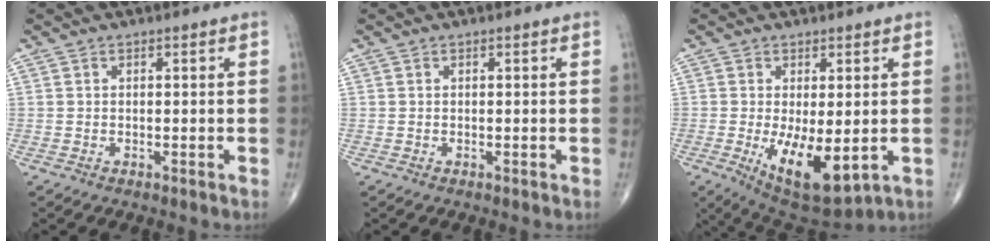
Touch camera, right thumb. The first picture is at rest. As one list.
[{"total": 0.0}, {"total": 11.2, "force": [-2.1, 4.6, 9.9], "torque": [-0.153, -0.027, -0.016]}]